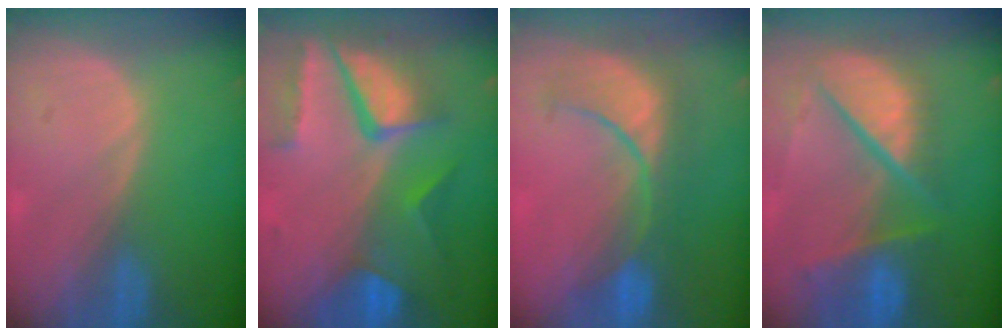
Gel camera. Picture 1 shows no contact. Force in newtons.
{"total": 10.6, "press": 8.8, "slide": 5.9}
{"total": 8.8, "press": 8.8, "slide": 0.5}
{"total": 11.0, "press": 9.1, "slide": 6.2}